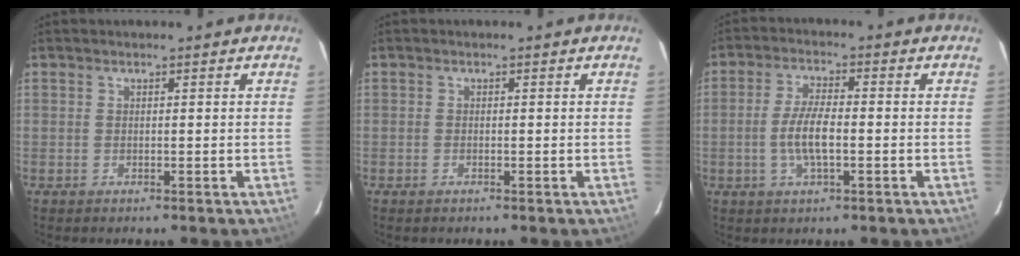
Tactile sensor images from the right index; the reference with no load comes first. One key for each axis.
{"total": 0.7, "fx": -0.5, "fy": 0.4, "fz": 0.3, "tx": -0.008, "ty": -0.002, "tz": -0.012}
{"total": 6.0, "fx": -1.1, "fy": 1.8, "fz": 5.6, "tx": -0.112, "ty": 0.002, "tz": -0.020}